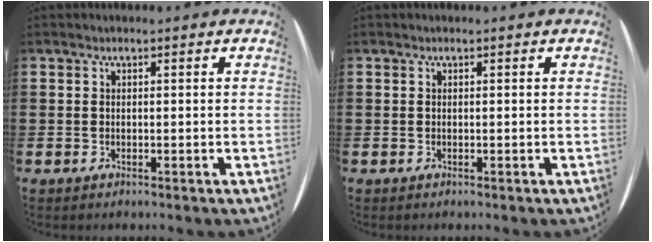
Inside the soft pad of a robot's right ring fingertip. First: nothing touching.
{"total": 0.0}